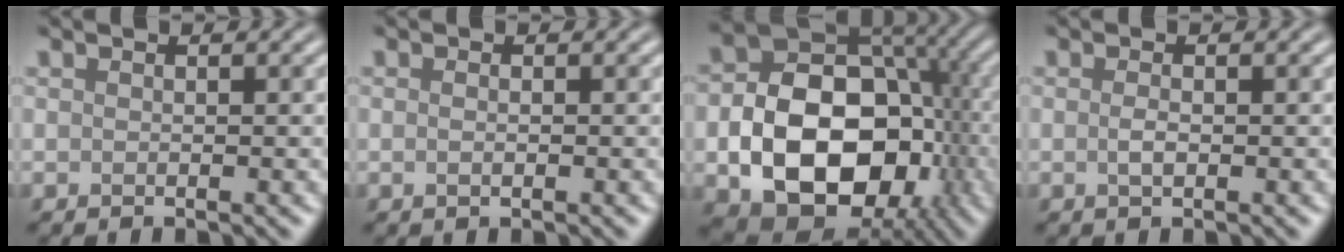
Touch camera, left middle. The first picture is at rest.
{"total": 0.8, "force": [-0.1, 0.4, 0.7], "torque": [-0.012, -0.007, 0.000]}
{"total": 14.1, "force": [-3.6, 9.8, 9.5], "torque": [-0.142, -0.017, -0.068]}
{"total": 1.0, "force": [-0.2, 0.4, 1.0], "torque": [-0.024, -0.002, -0.003]}